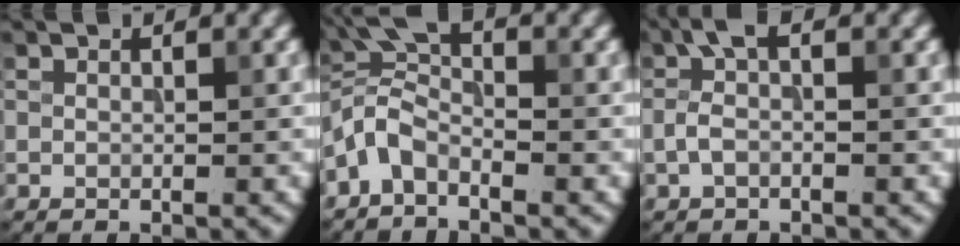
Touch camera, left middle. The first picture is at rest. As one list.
[{"total": 4.0, "force": [-2.5, 1.6, 2.6], "torque": [-0.060, 0.006, -0.066]}, {"total": 2.2, "force": [-0.3, 0.9, 2.0], "torque": [-0.045, 0.011, -0.014]}]